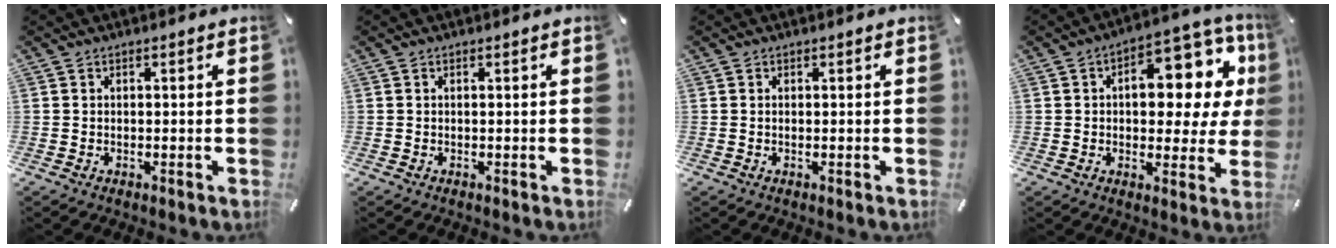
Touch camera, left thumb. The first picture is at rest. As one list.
[{"total": 0.0}, {"total": 0.5, "force": [0.0, 0.1, 0.5], "torque": [-0.011, -0.001, 0.000]}, {"total": 15.5, "force": [4.5, 8.7, 12.1], "torque": [-0.149, -0.030, 0.071]}]